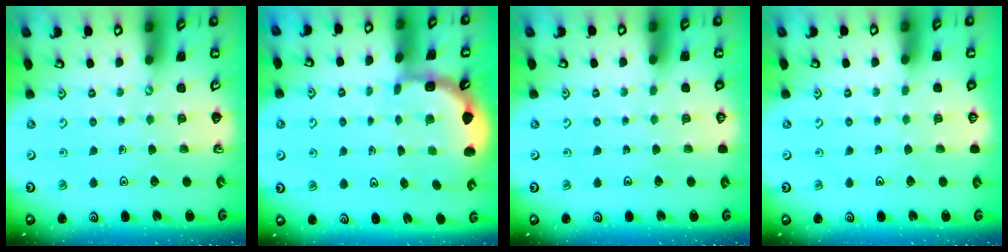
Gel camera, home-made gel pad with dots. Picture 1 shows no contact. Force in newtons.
{"total": 1.9, "press": 1.9, "slide": 0.6}
{"total": 0.0}
{"total": 0.0}